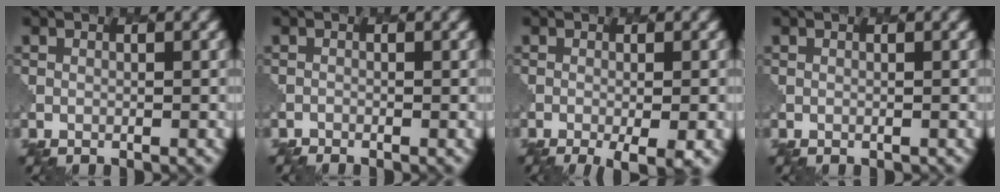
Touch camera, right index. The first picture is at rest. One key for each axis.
{"total": 0.9, "fx": -0.9, "fy": 0.0, "fz": -0.1, "tx": 0.002, "ty": -0.004, "tz": -0.016}
{"total": 4.6, "fx": -1.9, "fy": 1.3, "fz": 4.0, "tx": -0.050, "ty": -0.007, "tz": -0.015}
{"total": 0.0}